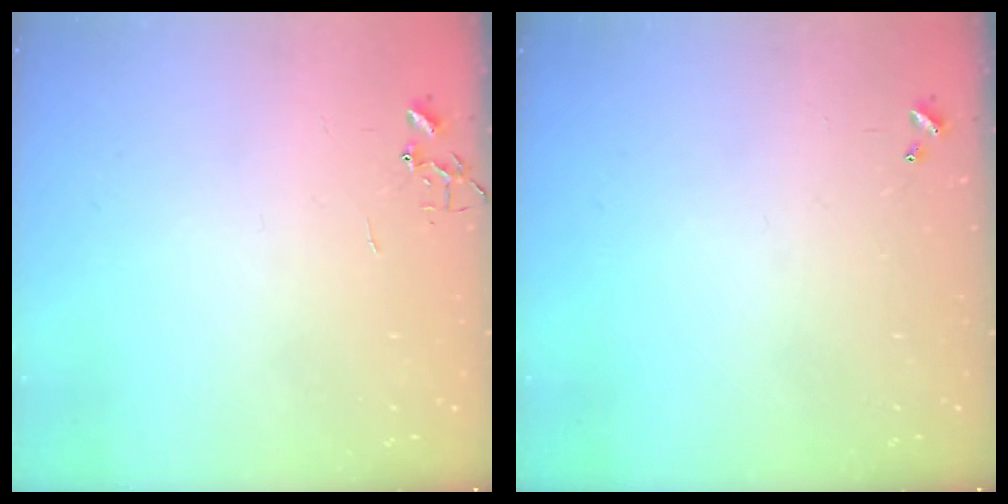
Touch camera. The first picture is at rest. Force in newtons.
{"total": 0.0}